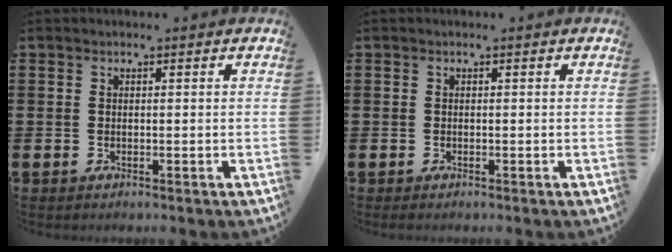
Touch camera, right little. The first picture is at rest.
{"total": 0.0}